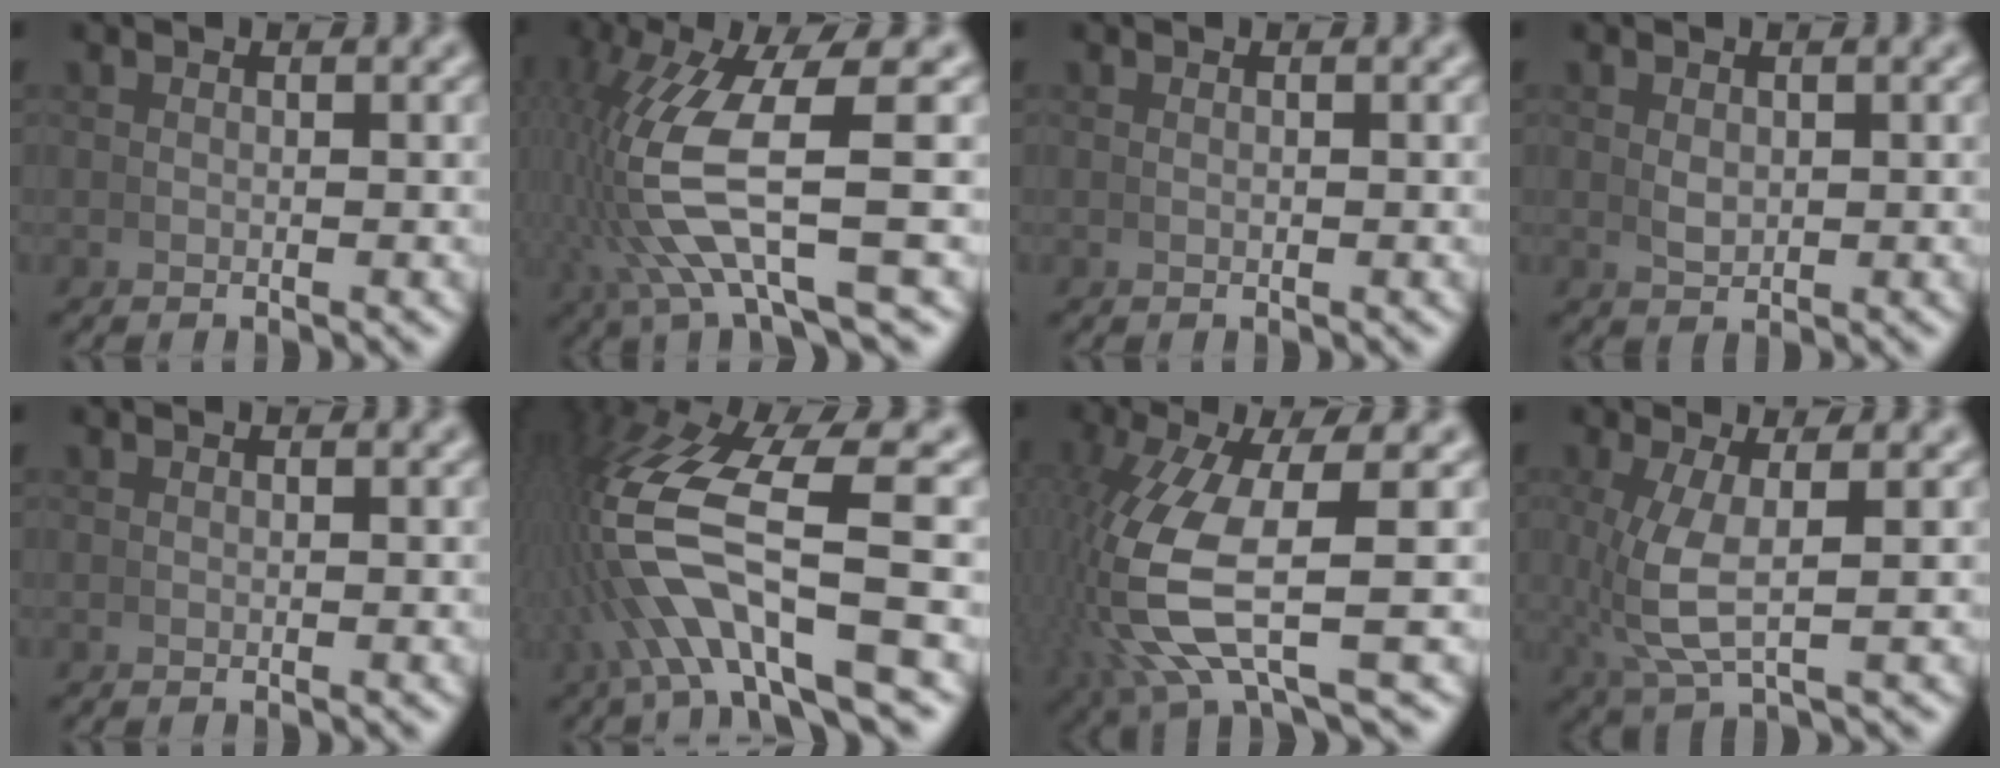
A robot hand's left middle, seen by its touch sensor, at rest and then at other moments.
{"total": 8.6, "force": [0.1, 3.1, 8.1], "torque": [-0.184, -0.011, 0.014]}
{"total": 0.0}
{"total": 1.2, "force": [0.3, 0.8, 0.9], "torque": [-0.019, -0.007, 0.015]}
{"total": 0.0}
{"total": 9.6, "force": [-0.2, 3.9, 8.7], "torque": [-0.209, -0.020, 0.010]}
{"total": 8.2, "force": [-0.8, 3.1, 7.5], "torque": [-0.185, -0.020, 0.007]}
{"total": 5.1, "force": [0.4, 2.0, 4.7], "torque": [-0.104, -0.006, 0.018]}